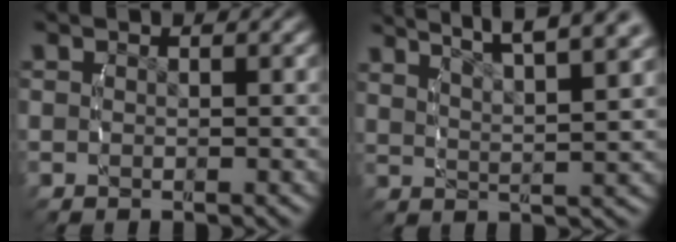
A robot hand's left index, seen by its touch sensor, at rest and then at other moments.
{"total": 8.6, "force": [6.1, 3.1, 5.2], "torque": [-0.076, 0.021, 0.080]}